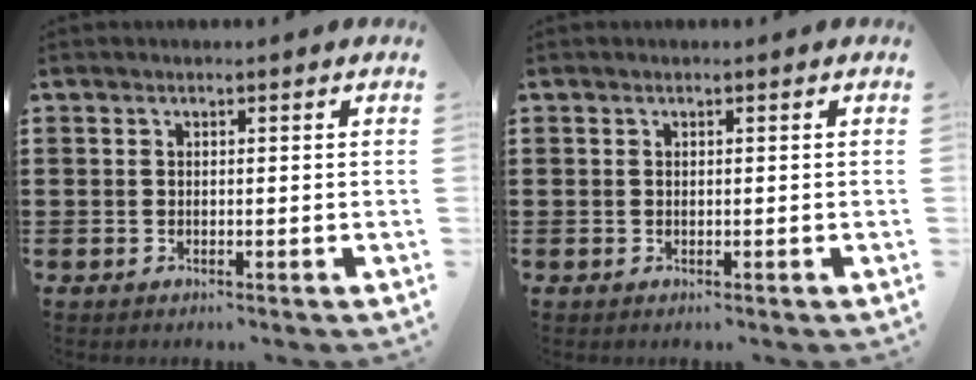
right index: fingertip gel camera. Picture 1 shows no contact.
{"total": 0.0}